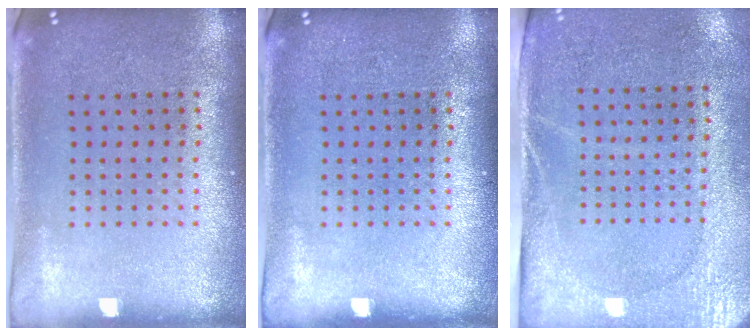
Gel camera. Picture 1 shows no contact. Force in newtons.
{"total": 0.0}
{"total": 2.7, "press": 2.2, "slide": 1.5}